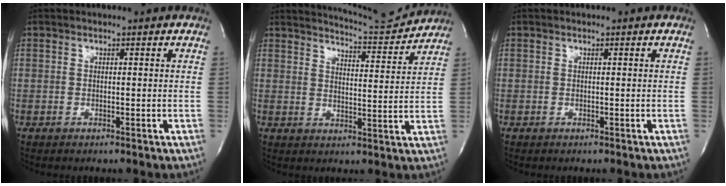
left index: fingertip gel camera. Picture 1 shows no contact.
{"total": 8.2, "force": [8.2, -0.8, 0.2], "torque": [-0.017, -0.020, 0.116]}
{"total": 0.0}